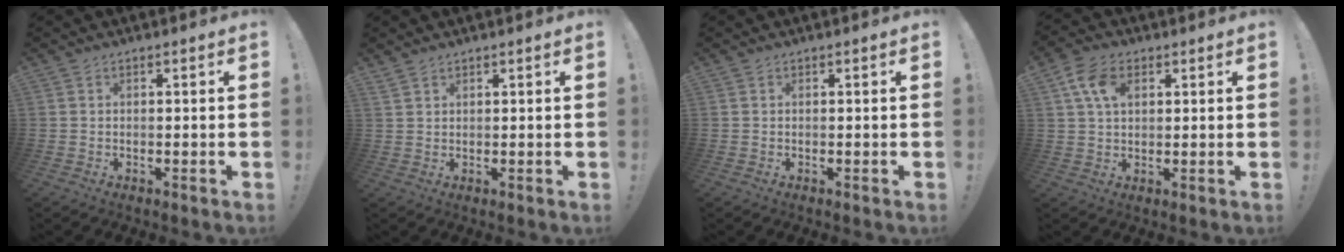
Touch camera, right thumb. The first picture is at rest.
{"total": 1.9, "force": [1.6, 0.8, 0.6], "torque": [-0.006, -0.012, 0.031]}
{"total": 0.0}
{"total": 8.6, "force": [3.2, 5.6, 5.8], "torque": [-0.115, 0.006, 0.063]}